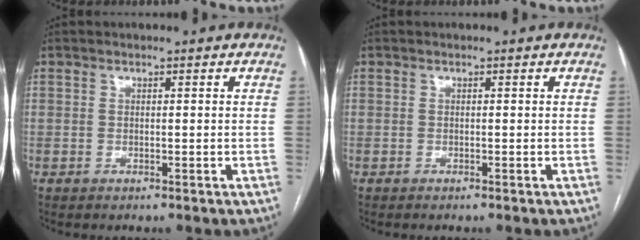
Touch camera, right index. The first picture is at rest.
{"total": 0.0}